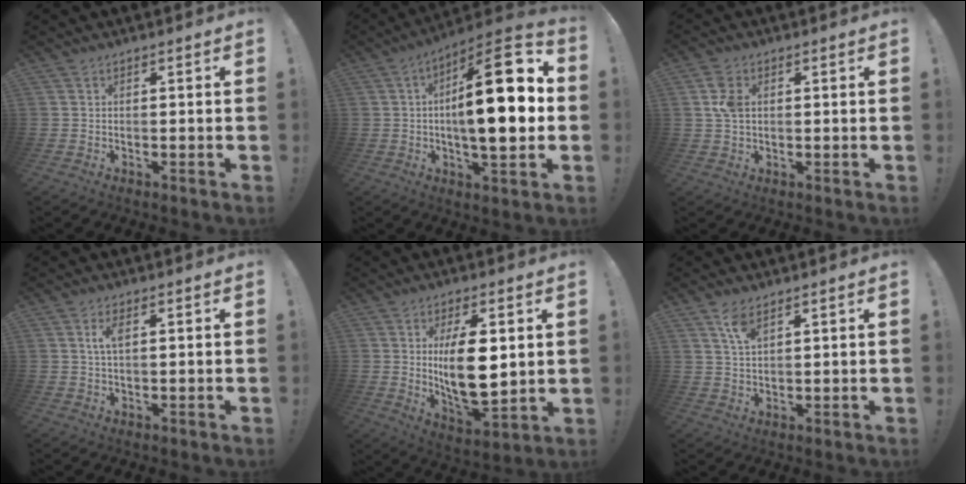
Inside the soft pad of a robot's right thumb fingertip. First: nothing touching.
{"total": 22.2, "force": [0.9, 6.5, 21.2], "torque": [-0.330, -0.009, 0.000]}
{"total": 5.6, "force": [1.2, 3.8, 3.9], "torque": [-0.074, 0.004, 0.023]}
{"total": 3.3, "force": [1.0, 1.2, 2.9], "torque": [-0.055, 0.002, 0.016]}
{"total": 14.9, "force": [2.5, 6.4, 13.3], "torque": [-0.231, -0.023, 0.037]}
{"total": 5.4, "force": [3.4, 2.1, 3.6], "torque": [-0.055, -0.018, 0.058]}